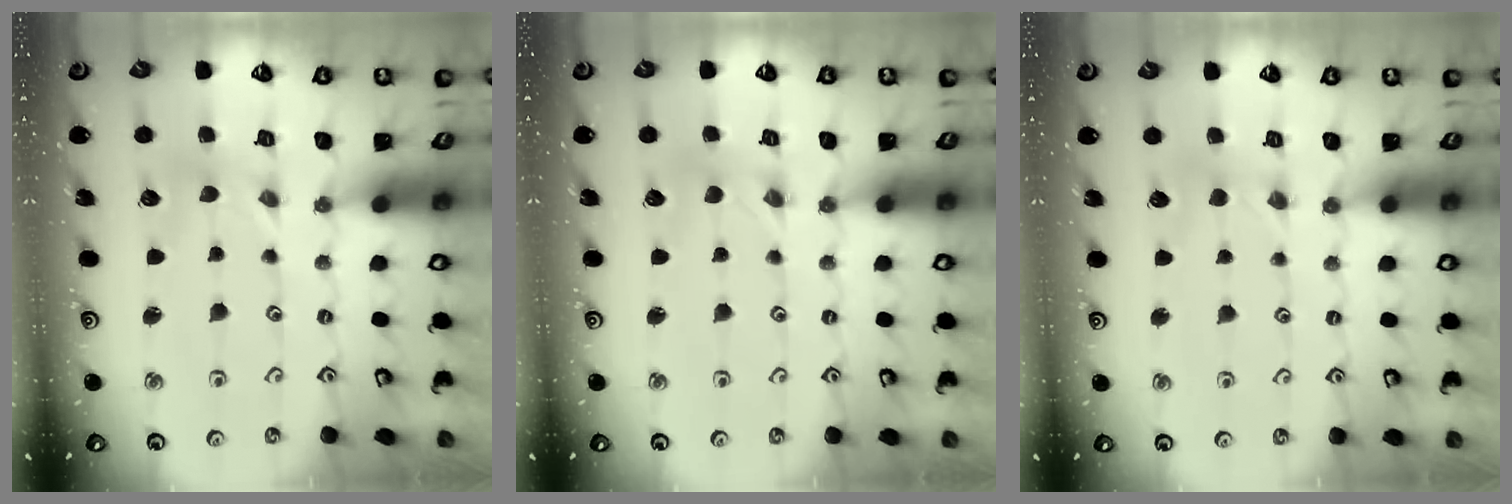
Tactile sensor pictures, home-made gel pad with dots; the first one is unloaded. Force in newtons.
{"total": 0.0}
{"total": 1.9, "press": 1.8, "slide": 0.4}